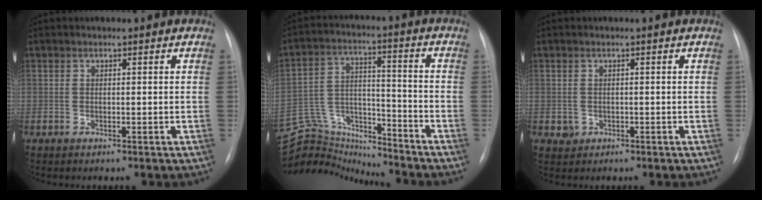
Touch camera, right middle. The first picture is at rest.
{"total": 14.3, "force": [-14.3, 1.4, 0.3], "torque": [-0.012, 0.043, -0.246]}
{"total": 1.4, "force": [-0.3, 1.4, 0.2], "torque": [-0.002, 0.003, -0.001]}